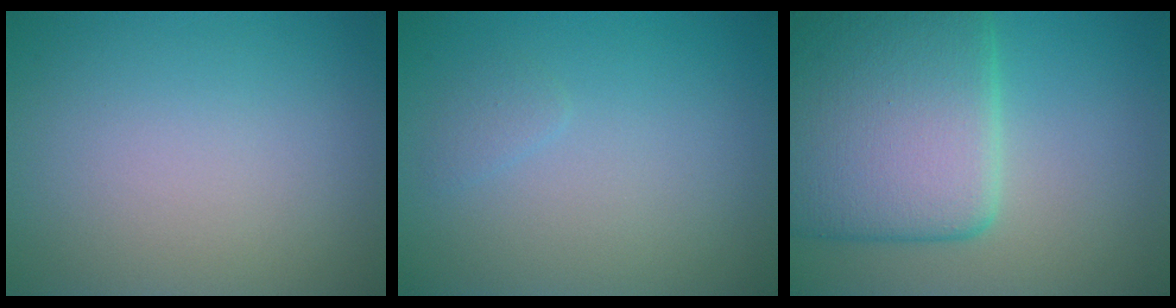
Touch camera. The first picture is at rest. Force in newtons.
{"total": 0.7, "press": 0.7, "slide": 0.1}
{"total": 10.8, "press": 10.8, "slide": 0.7}